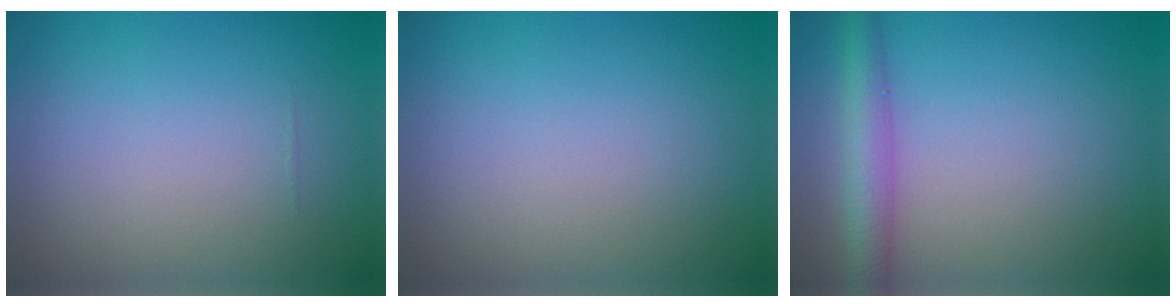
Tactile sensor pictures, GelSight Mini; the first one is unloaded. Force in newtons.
{"total": 0.0}
{"total": 3.5, "press": 3.5, "slide": 0.1}